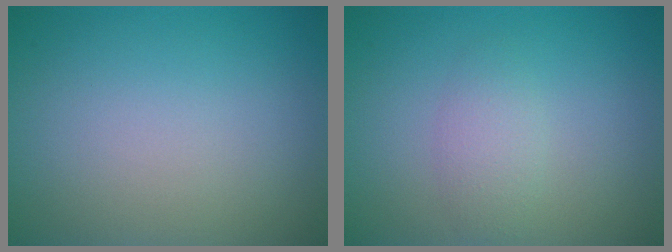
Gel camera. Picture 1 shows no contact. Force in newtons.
{"total": 1.8, "press": 1.8, "slide": 0.1}